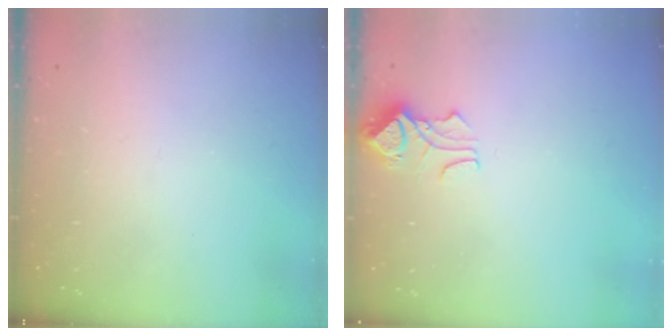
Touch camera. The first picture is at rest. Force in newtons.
{"total": 2.4, "press": 2.3, "slide": 0.7}